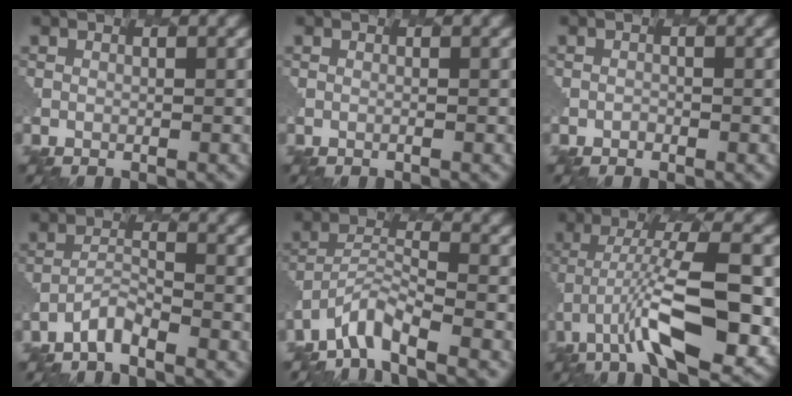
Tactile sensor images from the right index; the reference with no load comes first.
{"total": 0.0}
{"total": 0.8, "force": [-0.4, 0.0, -0.7], "torque": [0.001, 0.005, -0.011]}
{"total": 2.3, "force": [-2.3, 0.0, 0.1], "torque": [-0.017, 0.009, -0.057]}
{"total": 4.4, "force": [-4.2, 0.6, 1.4], "torque": [-0.034, 0.007, -0.086]}
{"total": 9.0, "force": [-3.6, 2.7, 7.8], "torque": [-0.152, 0.021, -0.068]}